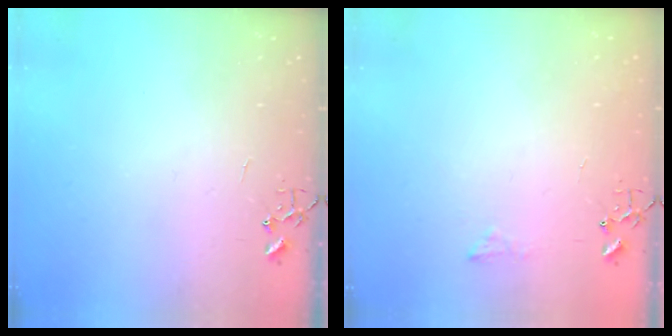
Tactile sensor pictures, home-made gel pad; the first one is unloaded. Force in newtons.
{"total": 5.9, "press": 5.9, "slide": 0.8}